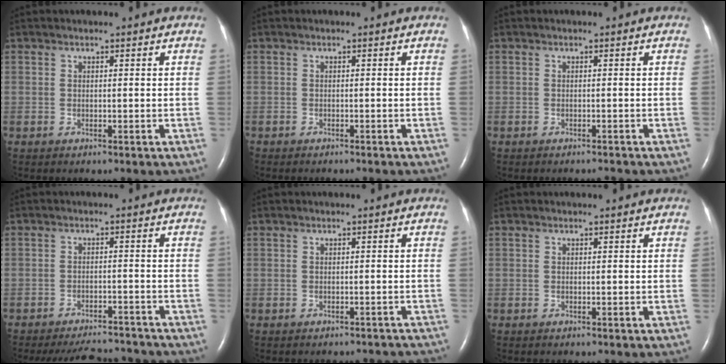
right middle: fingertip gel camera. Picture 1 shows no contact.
{"total": 2.2, "force": [-2.0, 0.3, 0.8], "torque": [-0.015, -0.004, -0.024]}
{"total": 0.7, "force": [-0.7, -0.1, 0.0], "torque": [-0.003, -0.005, -0.007]}
{"total": 8.9, "force": [-8.6, 1.8, 1.7], "torque": [-0.025, 0.000, -0.116]}
{"total": 5.1, "force": [-4.7, 1.7, 0.8], "torque": [-0.006, -0.002, -0.044]}
{"total": 0.0}